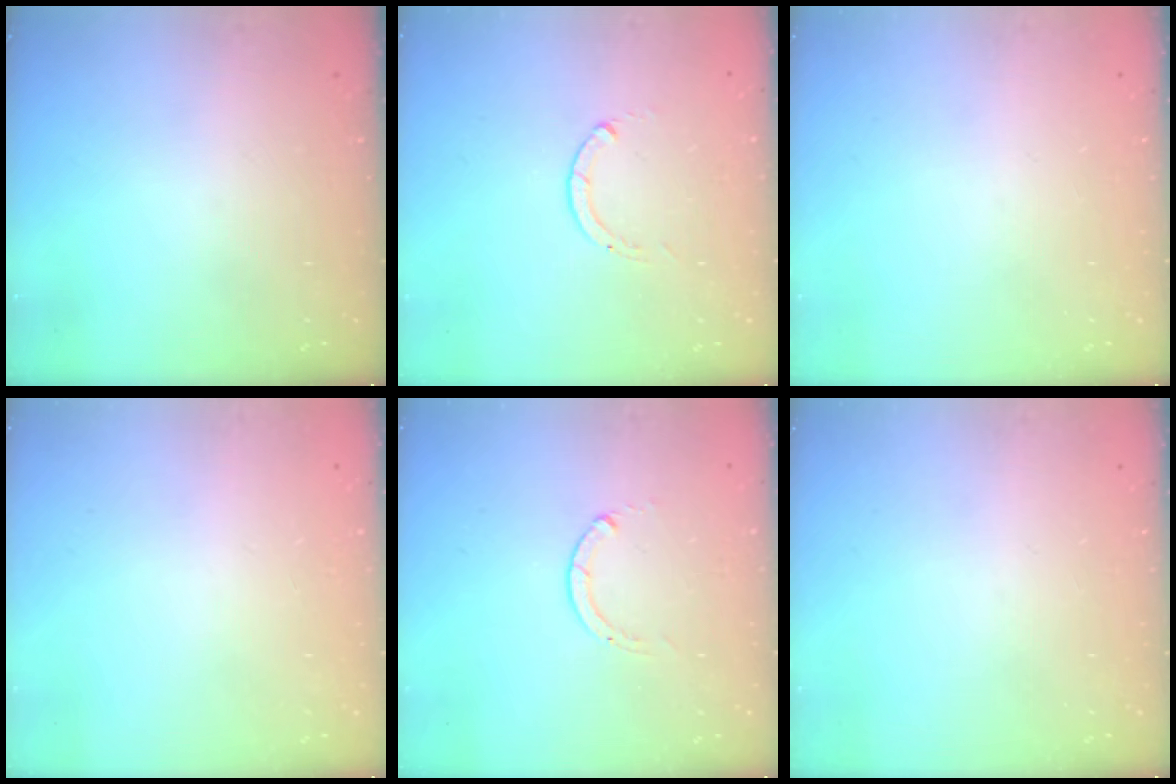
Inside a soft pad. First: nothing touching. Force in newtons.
{"total": 0.0}
{"total": 0.0}
{"total": 2.4, "press": 2.4, "slide": 0.2}
{"total": 0.0}
{"total": 0.0}